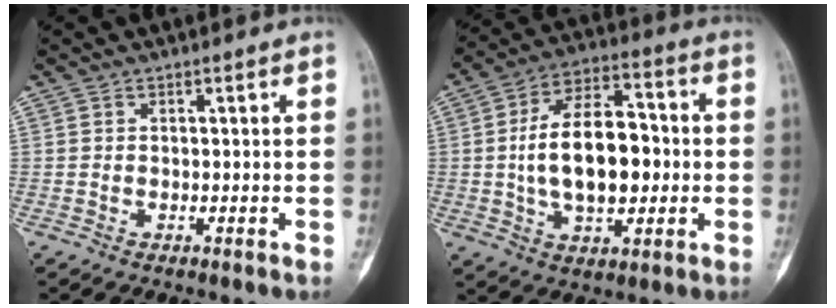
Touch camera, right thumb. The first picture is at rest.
{"total": 17.2, "force": [-0.4, 9.7, 14.2], "torque": [-0.217, 0.025, -0.008]}